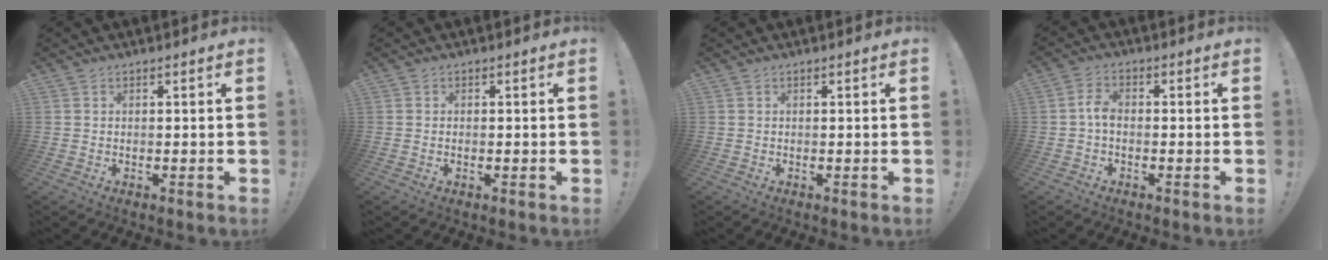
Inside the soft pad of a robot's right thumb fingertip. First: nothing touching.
{"total": 0.0}
{"total": 0.0}
{"total": 4.3, "force": [-0.6, 2.4, 3.5], "torque": [-0.072, 0.009, -0.012]}